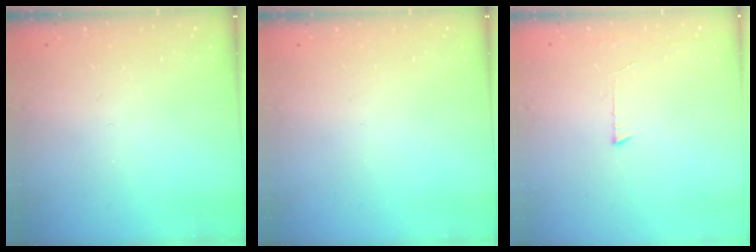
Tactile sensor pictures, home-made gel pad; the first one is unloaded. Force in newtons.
{"total": 0.0}
{"total": 3.0, "press": 3.0, "slide": 0.3}